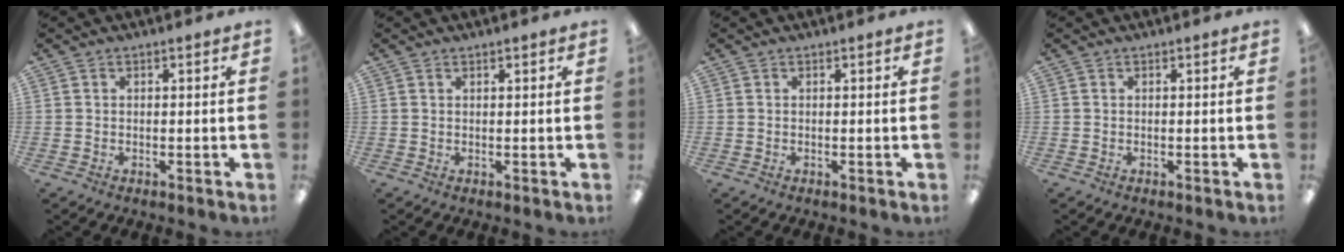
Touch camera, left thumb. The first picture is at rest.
{"total": 0.7, "force": [0.6, 0.2, 0.3], "torque": [-0.008, 0.001, 0.010]}
{"total": 0.0}
{"total": 0.0}